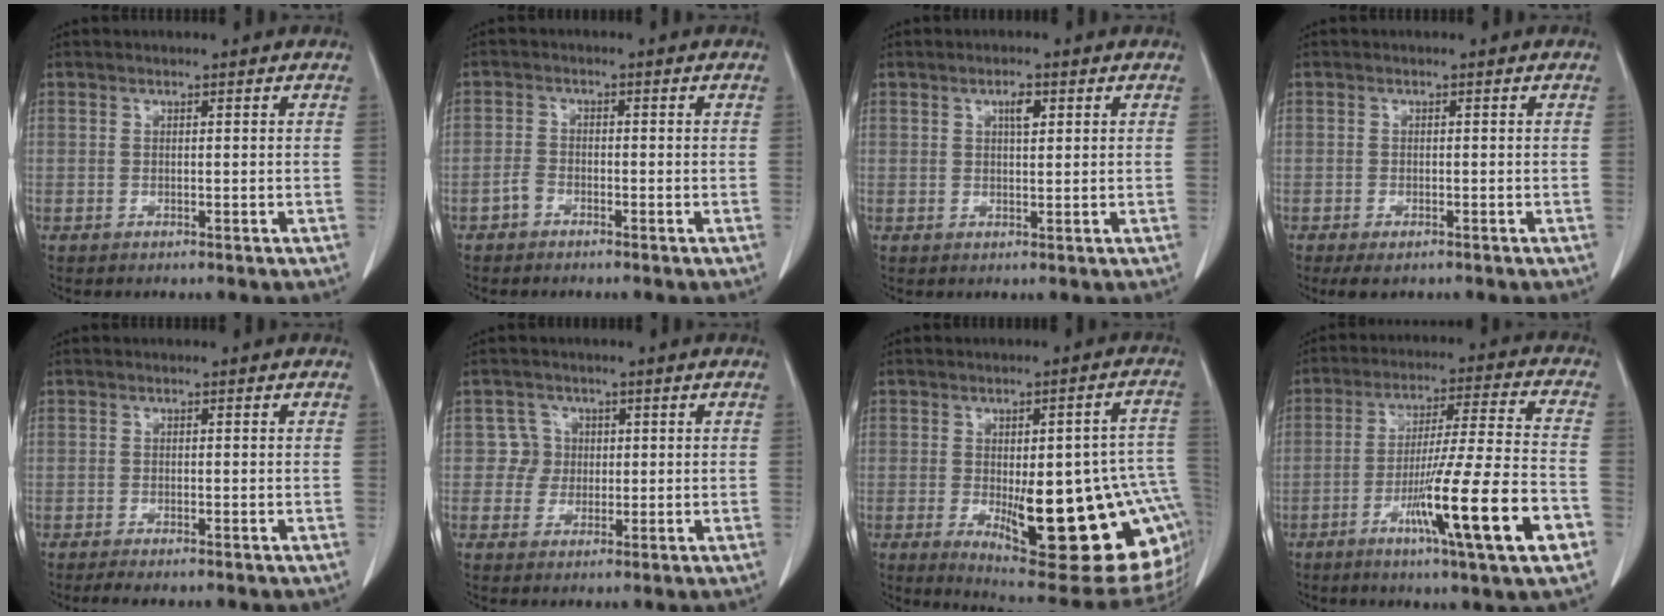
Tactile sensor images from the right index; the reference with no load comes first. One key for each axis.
{"total": 1.8, "fx": -1.3, "fy": 1.0, "fz": 0.7, "tx": -0.017, "ty": 0.004, "tz": -0.026}
{"total": 2.1, "fx": 0.9, "fy": 0.7, "fz": 1.8, "tx": -0.032, "ty": -0.002, "tz": 0.015}
{"total": 2.6, "fx": -1.8, "fy": 1.0, "fz": 1.5, "tx": -0.029, "ty": -0.006, "tz": -0.024}
{"total": 2.5, "fx": -2.1, "fy": 0.2, "fz": 1.3, "tx": -0.023, "ty": -0.007, "tz": -0.032}
{"total": 3.0, "fx": 0.4, "fy": 3.0, "fz": -0.3, "tx": 0.015, "ty": 0.007, "tz": 0.003}
{"total": 23.9, "fx": -5.4, "fy": 6.4, "fz": 22.4, "tx": -0.203, "ty": 0.004, "tz": -0.051}
{"total": 17.4, "fx": -7.1, "fy": -0.5, "fz": 15.8, "tx": -0.260, "ty": -0.021, "tz": -0.117}